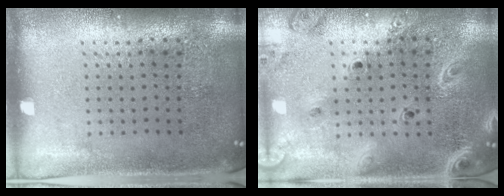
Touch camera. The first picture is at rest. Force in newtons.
{"total": 2.4, "press": 2.1, "slide": 1.2}